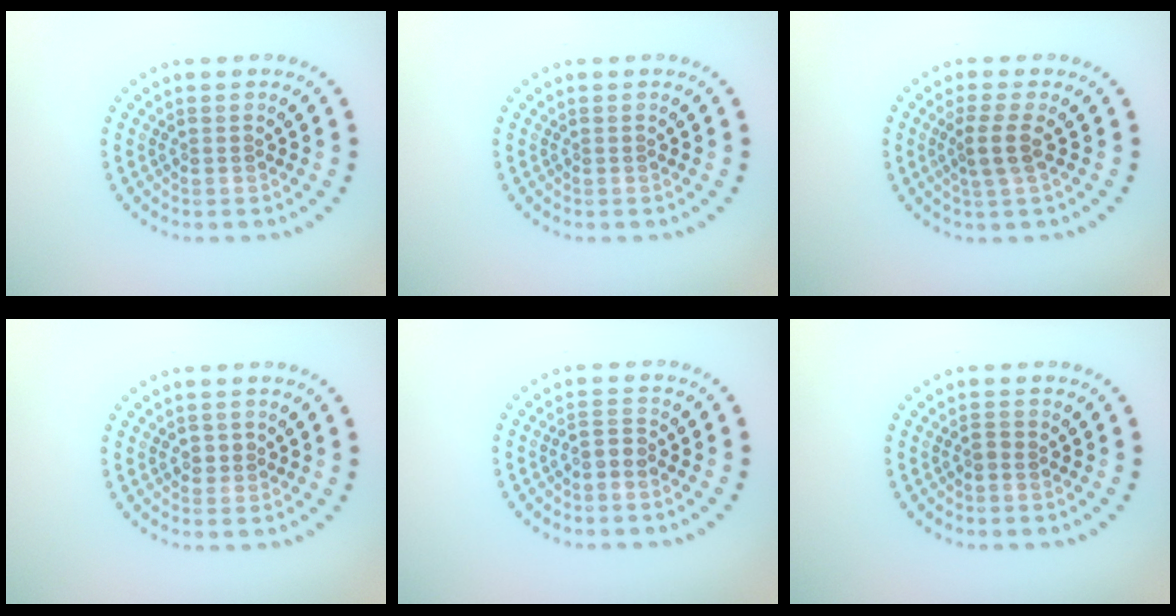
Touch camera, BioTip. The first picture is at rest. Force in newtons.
{"total": 0.0}
{"total": 2.3, "press": 1.9, "slide": 1.3}
{"total": 1.2, "press": 1.0, "slide": 0.6}
{"total": 1.5, "press": 1.2, "slide": 0.9}
{"total": 0.8, "press": 0.7, "slide": 0.3}